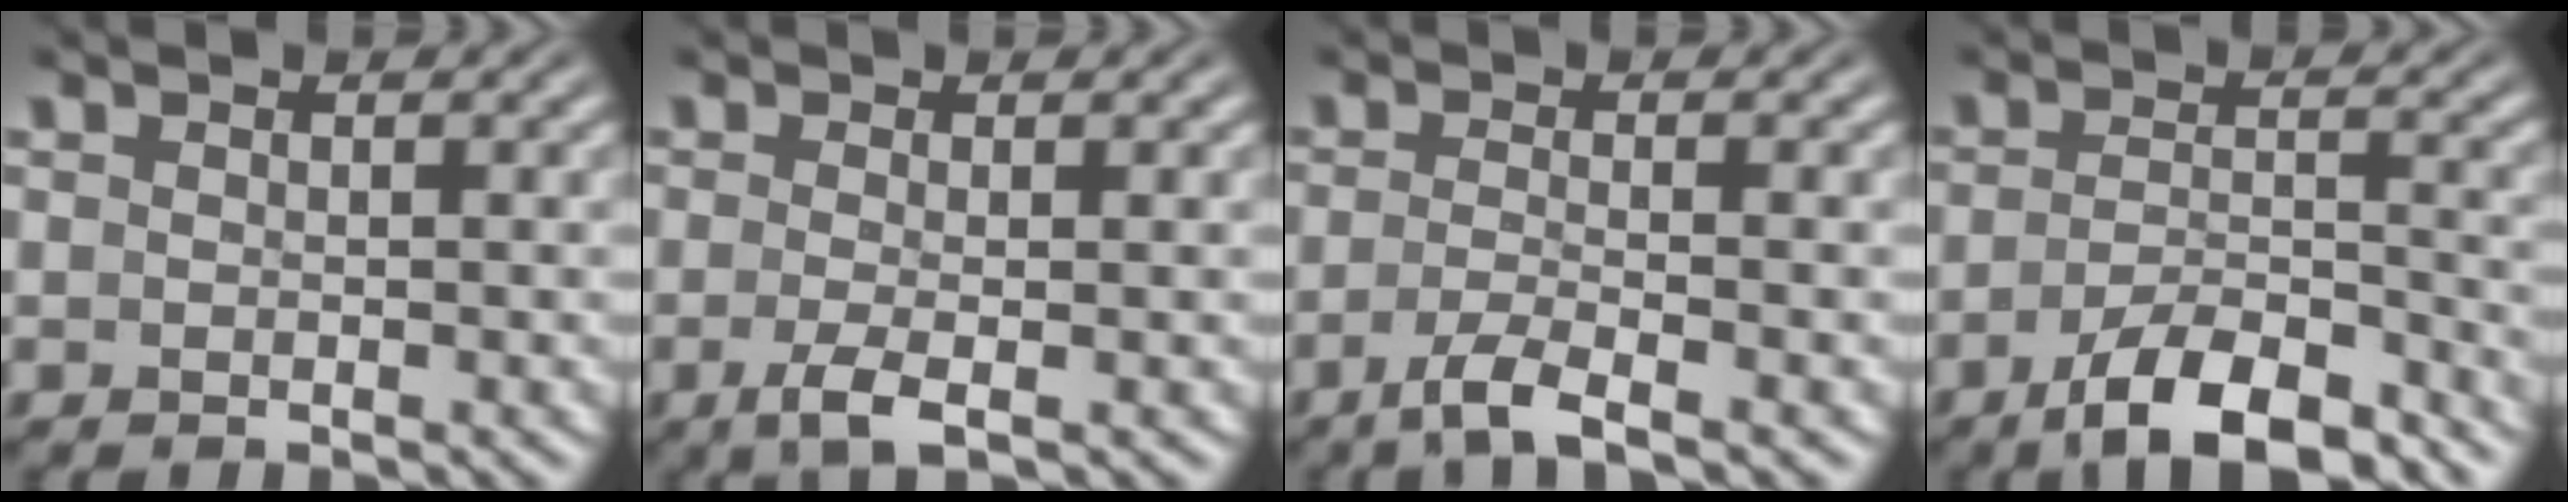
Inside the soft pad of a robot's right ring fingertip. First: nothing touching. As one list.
[{"total": 2.4, "force": [-1.3, 0.2, 2.0], "torque": [-0.049, -0.018, -0.013]}, {"total": 3.4, "force": [-2.4, 0.1, 2.3], "torque": [-0.048, -0.017, -0.032]}, {"total": 6.9, "force": [-5.5, 2.0, 3.7], "torque": [-0.053, -0.018, -0.080]}]